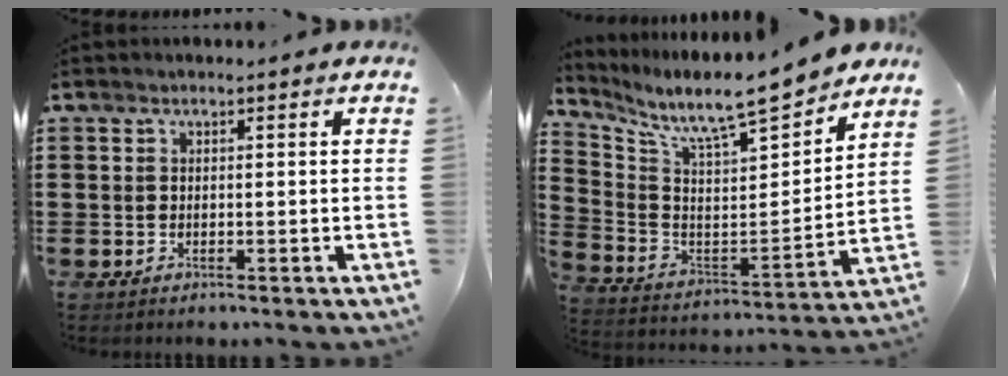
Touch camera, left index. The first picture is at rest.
{"total": 10.0, "force": [9.1, 1.0, 4.1], "torque": [-0.106, -0.078, 0.147]}